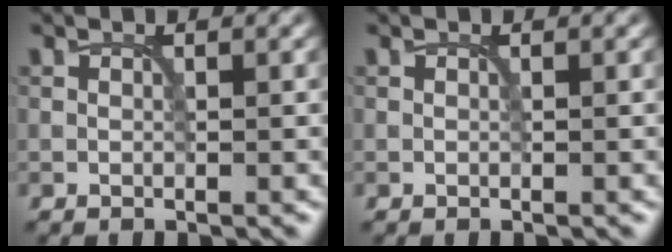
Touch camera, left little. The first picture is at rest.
{"total": 0.0}